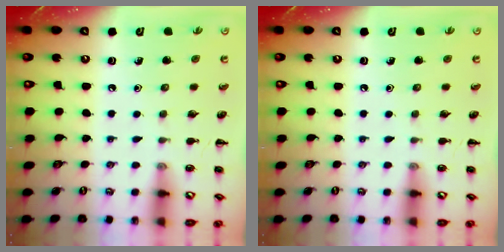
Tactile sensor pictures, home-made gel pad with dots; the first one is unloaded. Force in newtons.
{"total": 0.0}